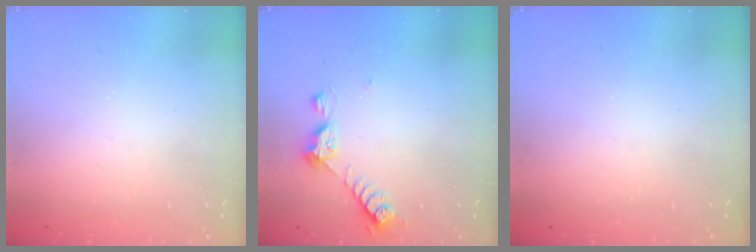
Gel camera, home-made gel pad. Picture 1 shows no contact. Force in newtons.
{"total": 6.5, "press": 6.5, "slide": 0.7}
{"total": 0.0}